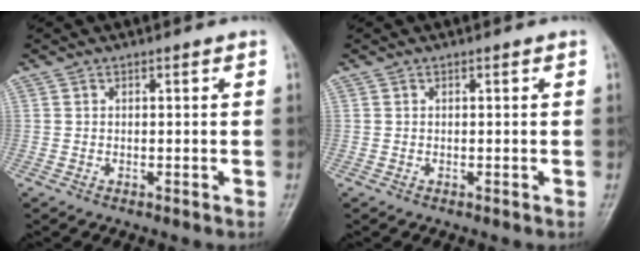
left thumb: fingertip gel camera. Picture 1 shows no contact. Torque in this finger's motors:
{"motor_torque": [0.00, 0.01, 0.00, 0.00, 0.00]}